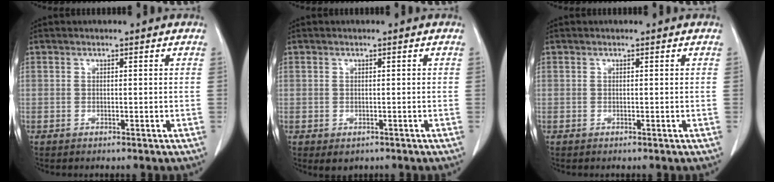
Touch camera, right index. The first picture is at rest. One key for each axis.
{"total": 1.6, "fx": -0.7, "fy": 1.4, "fz": 0.6, "tx": -0.007, "ty": 0.001, "tz": 0.000}
{"total": 0.0}